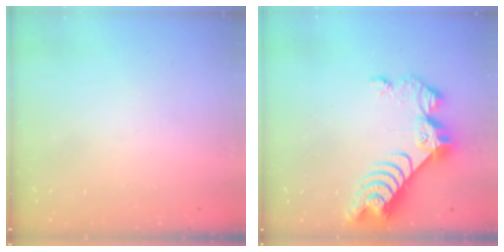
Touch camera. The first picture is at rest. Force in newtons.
{"total": 11.1, "press": 11.0, "slide": 1.0}